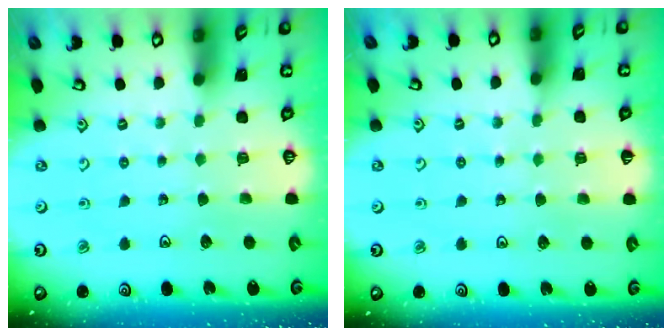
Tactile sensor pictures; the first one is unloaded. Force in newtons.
{"total": 2.4, "press": 2.4, "slide": 0.5}